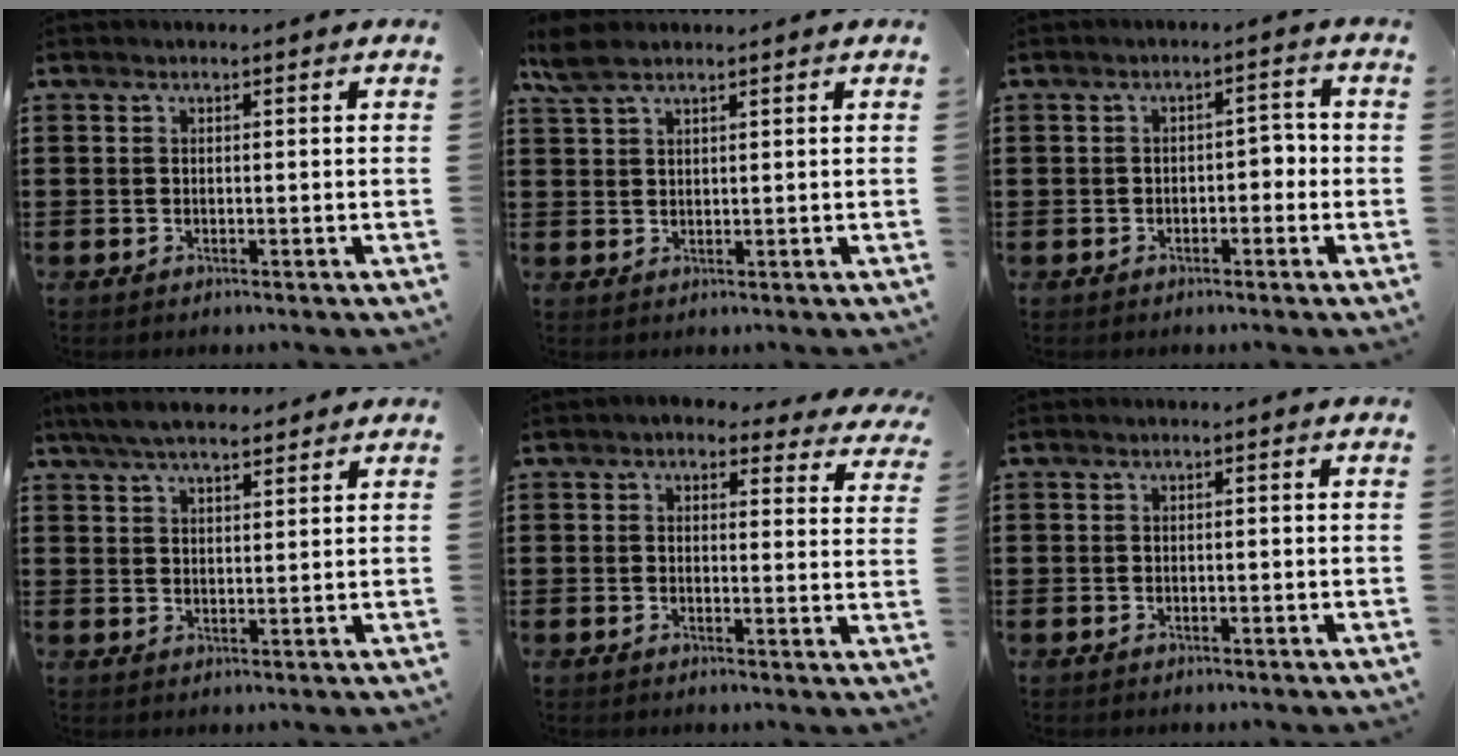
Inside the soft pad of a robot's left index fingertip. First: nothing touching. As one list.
[{"total": 4.3, "force": [2.7, 1.5, 3.0], "torque": [-0.072, 0.004, 0.049]}, {"total": 2.5, "force": [-1.1, 1.4, 1.8], "torque": [-0.039, 0.008, -0.028]}, {"total": 5.2, "force": [4.5, 1.3, 2.4], "torque": [-0.058, -0.003, 0.083]}, {"total": 3.2, "force": [2.7, 1.3, 1.3], "torque": [-0.027, -0.006, 0.046]}, {"total": 0.5, "force": [-0.1, 0.2, 0.5], "torque": [-0.011, -0.002, -0.002]}]